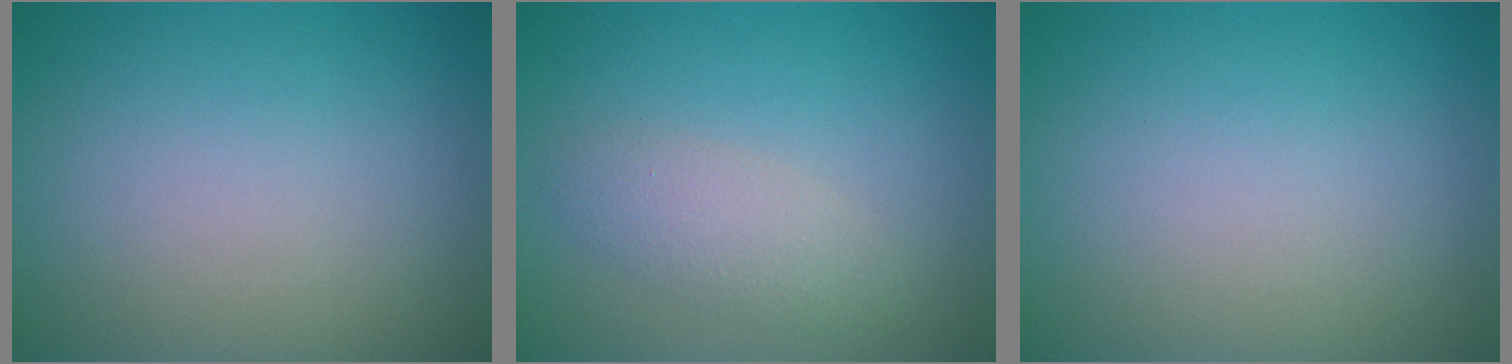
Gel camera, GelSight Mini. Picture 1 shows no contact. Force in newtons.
{"total": 2.4, "press": 2.4, "slide": 0.1}
{"total": 0.0}